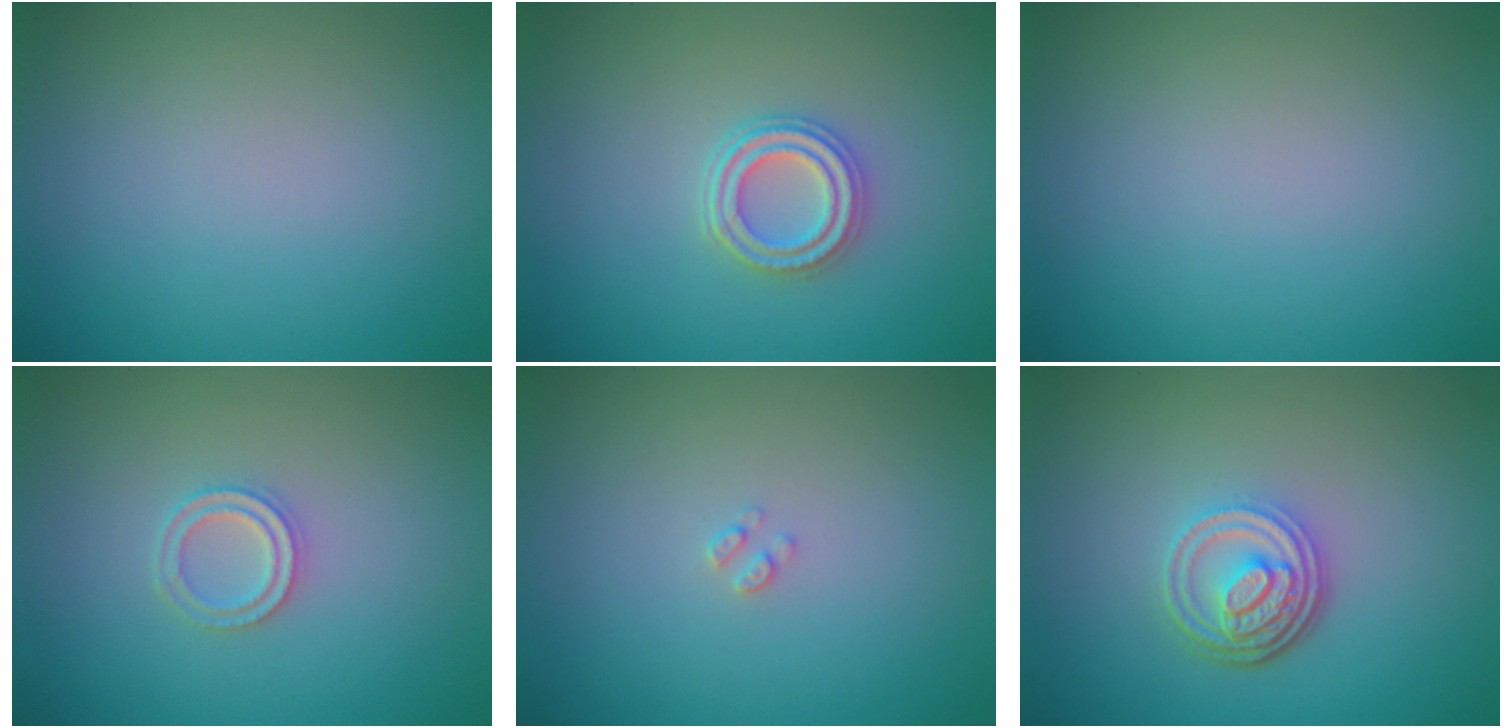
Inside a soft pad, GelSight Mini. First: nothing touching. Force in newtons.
{"total": 2.9, "press": 2.5, "slide": 1.4}
{"total": 0.0}
{"total": 2.0, "press": 1.9, "slide": 0.4}
{"total": 0.7, "press": 0.6, "slide": 0.1}
{"total": 4.7, "press": 3.4, "slide": 3.2}